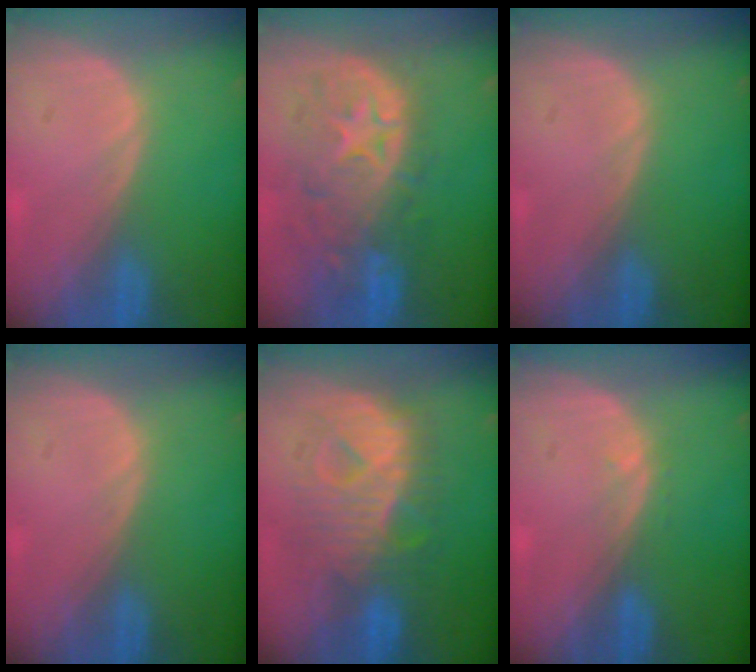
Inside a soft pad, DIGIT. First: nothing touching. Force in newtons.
{"total": 11.1, "press": 9.8, "slide": 5.2}
{"total": 0.0}
{"total": 0.0}
{"total": 9.8, "press": 9.8, "slide": 0.6}
{"total": 0.7, "press": 0.7, "slide": 0.2}